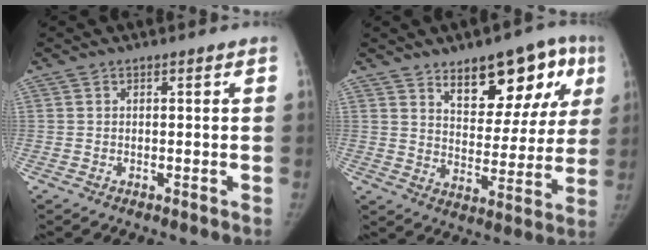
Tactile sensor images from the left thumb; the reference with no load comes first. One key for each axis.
{"total": 16.3, "fx": 8.6, "fy": 8.1, "fz": 11.3, "tx": -0.093, "ty": -0.037, "tz": 0.124}